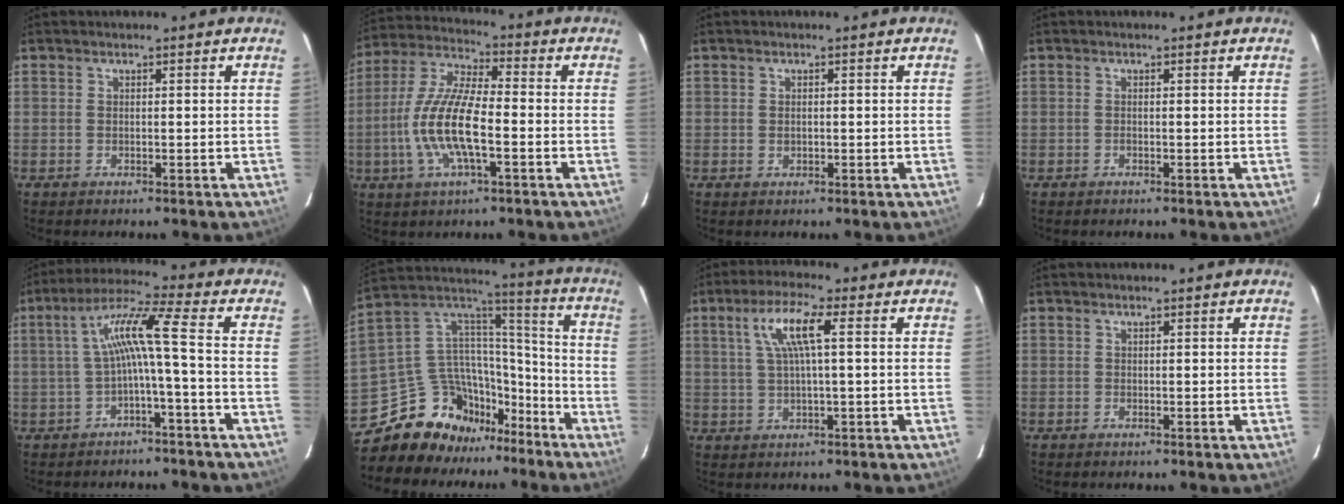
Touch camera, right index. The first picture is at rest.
{"total": 13.6, "force": [-3.4, 3.8, 12.6], "torque": [-0.262, -0.003, -0.070]}
{"total": 1.0, "force": [-0.1, 0.8, 0.6], "torque": [-0.009, 0.000, -0.001]}
{"total": 0.0}
{"total": 7.9, "force": [-1.7, -0.8, 7.7], "torque": [-0.161, 0.015, -0.024]}
{"total": 17.6, "force": [-13.9, 9.6, 5.1], "torque": [-0.118, 0.062, -0.226]}
{"total": 7.4, "force": [2.0, 0.9, 7.0], "torque": [-0.132, 0.009, 0.040]}
{"total": 0.0}